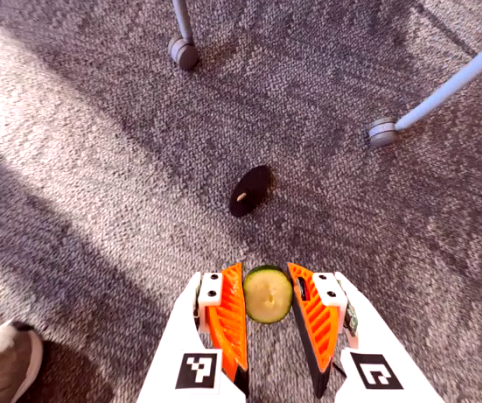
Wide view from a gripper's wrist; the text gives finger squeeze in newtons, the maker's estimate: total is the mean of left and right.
{"total": 8.5, "left": 8.7, "right": 8.3}